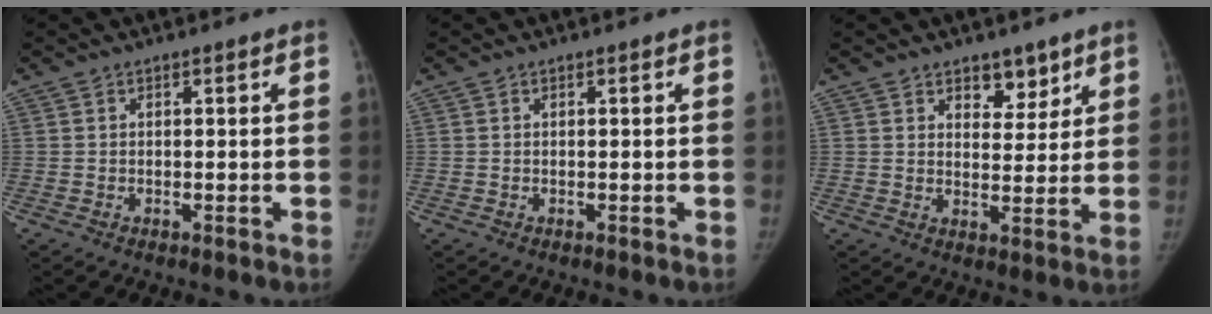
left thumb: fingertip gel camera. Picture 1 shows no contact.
{"total": 0.0}
{"total": 5.5, "force": [3.8, 3.3, 2.2], "torque": [0.007, -0.026, 0.059]}